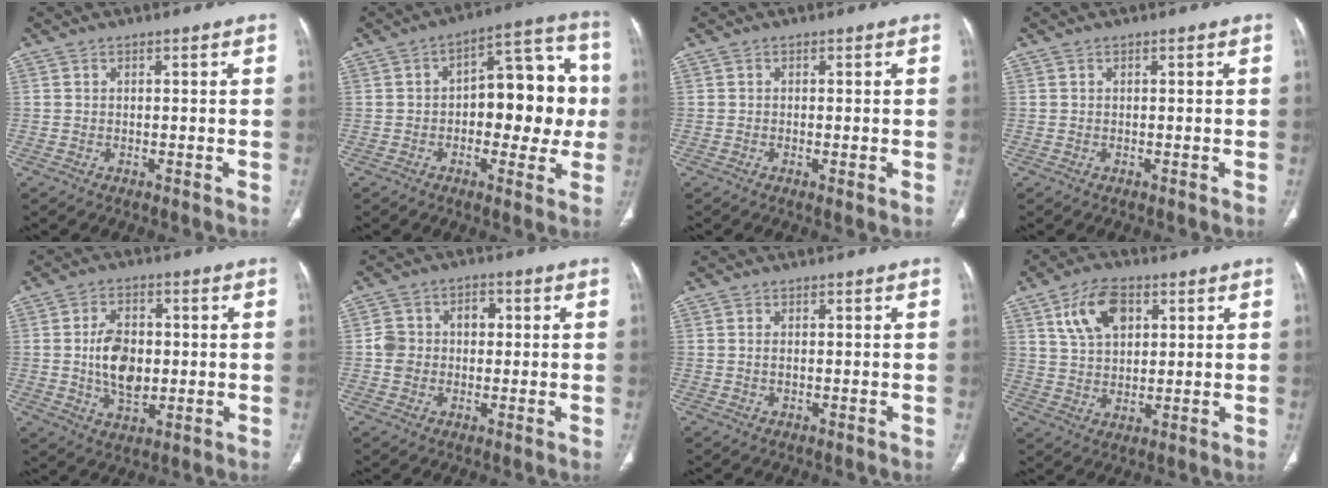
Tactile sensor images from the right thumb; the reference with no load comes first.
{"total": 16.5, "force": [-0.2, 9.0, 13.9], "torque": [-0.131, 0.041, -0.007]}
{"total": 1.1, "force": [-0.3, 0.2, 1.0], "torque": [-0.024, -0.005, -0.006]}
{"total": 0.0}
{"total": 9.8, "force": [-0.1, 6.3, 7.6], "torque": [-0.115, 0.000, 0.001]}
{"total": 6.6, "force": [0.2, 5.6, 3.5], "torque": [-0.044, 0.024, 0.000]}
{"total": 0.9, "force": [0.1, 0.4, 0.8], "torque": [-0.021, 0.002, 0.004]}
{"total": 10.1, "force": [4.3, 6.1, 6.8], "torque": [-0.105, -0.010, 0.080]}